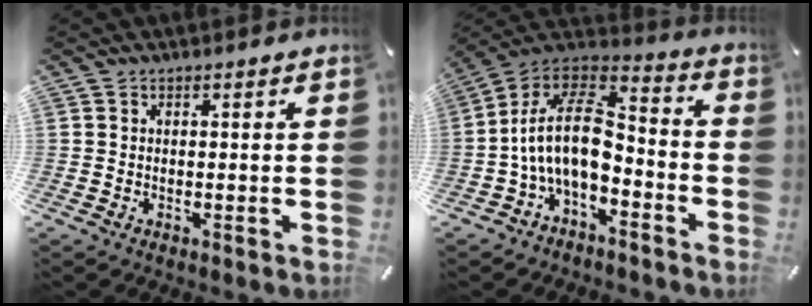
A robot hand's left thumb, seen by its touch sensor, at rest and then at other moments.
{"total": 17.1, "force": [-2.9, 10.4, 13.2], "torque": [-0.275, 0.014, -0.048]}